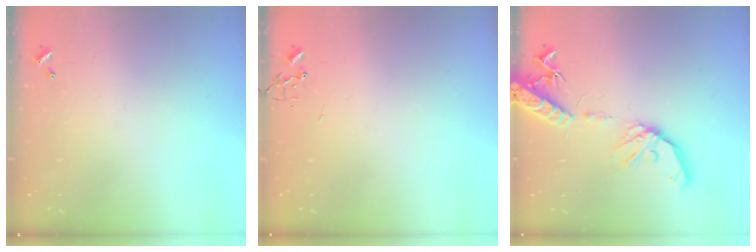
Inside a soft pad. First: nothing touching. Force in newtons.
{"total": 0.0}
{"total": 16.3, "press": 16.0, "slide": 3.2}